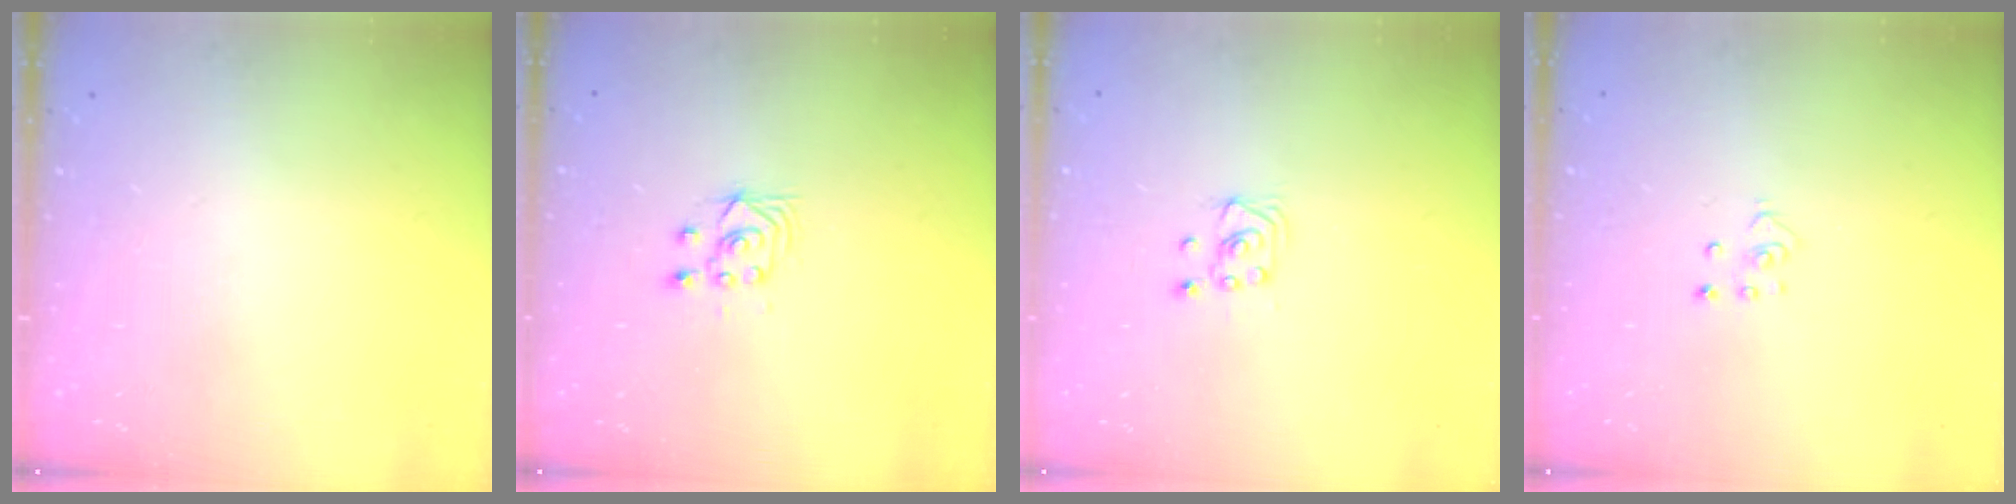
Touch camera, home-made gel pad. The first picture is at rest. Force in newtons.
{"total": 3.5, "press": 3.2, "slide": 1.4}
{"total": 3.4, "press": 3.4, "slide": 0.4}
{"total": 2.8, "press": 2.8, "slide": 0.3}